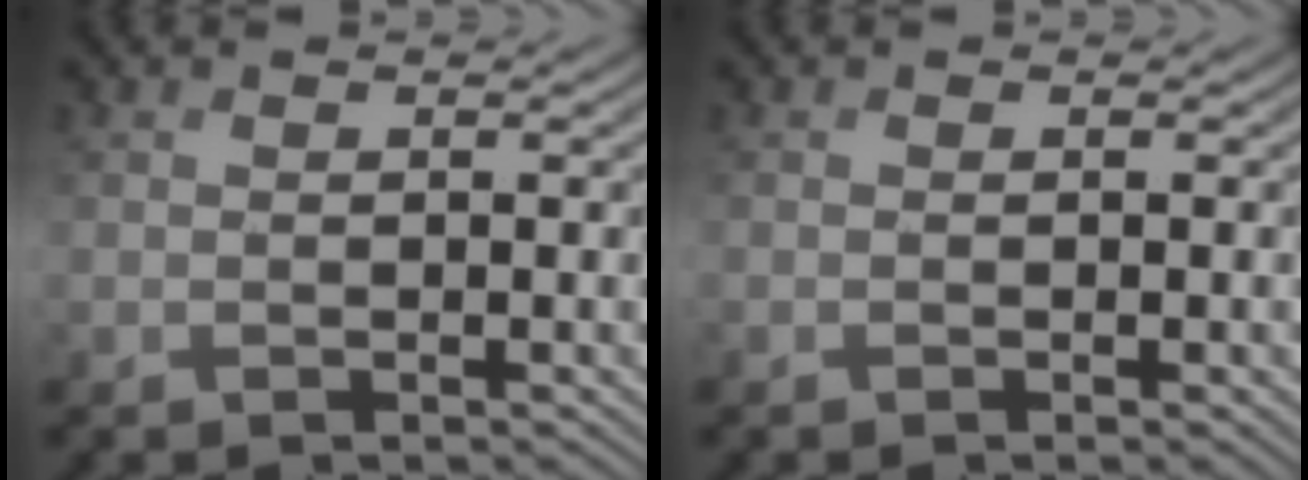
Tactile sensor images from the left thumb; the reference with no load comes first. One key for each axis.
{"total": 0.0}